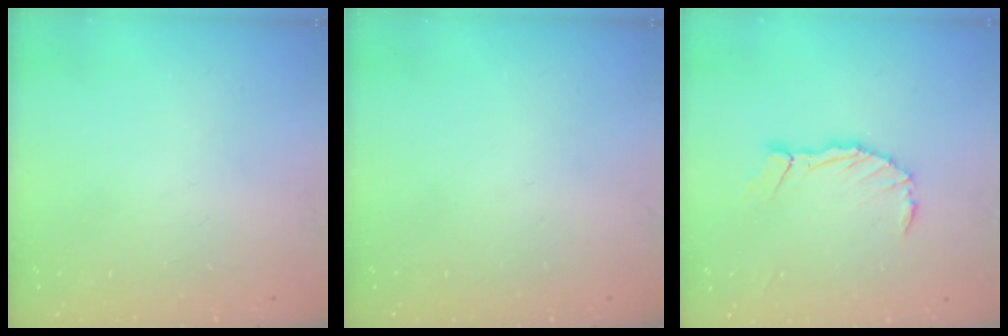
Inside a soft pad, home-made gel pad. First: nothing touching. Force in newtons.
{"total": 0.0}
{"total": 6.9, "press": 6.9, "slide": 1.0}